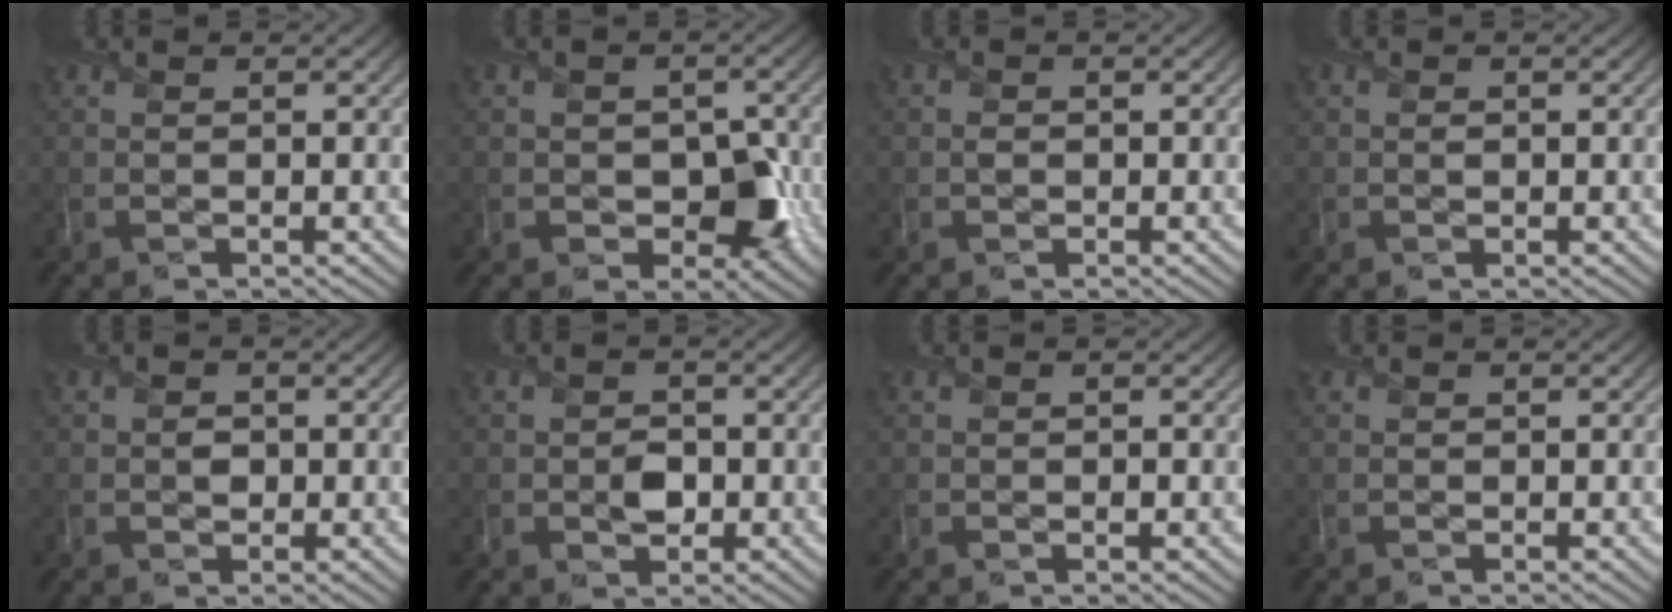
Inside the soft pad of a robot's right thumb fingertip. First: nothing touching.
{"total": 6.0, "force": [-1.3, 4.4, 4.0], "torque": [-0.059, -0.016, -0.021]}
{"total": 0.9, "force": [-0.2, 0.9, 0.3], "torque": [-0.005, -0.004, -0.007]}
{"total": 0.7, "force": [0.0, 0.6, 0.3], "torque": [-0.001, -0.004, -0.004]}
{"total": 1.6, "force": [-0.2, 1.5, 0.7], "torque": [-0.012, -0.006, -0.007]}
{"total": 2.8, "force": [-0.7, 2.3, 1.5], "torque": [-0.026, -0.007, -0.016]}
{"total": 0.8, "force": [-0.4, 0.6, 0.4], "torque": [-0.005, -0.003, -0.008]}
{"total": 0.0}